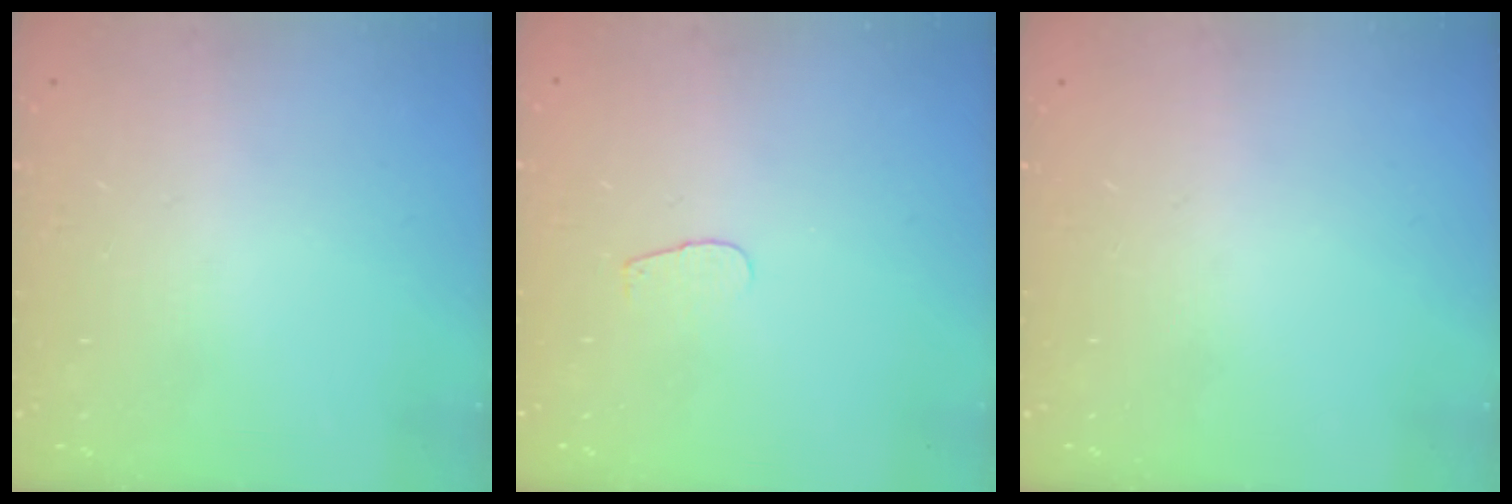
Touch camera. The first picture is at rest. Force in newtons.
{"total": 3.3, "press": 3.3, "slide": 0.3}
{"total": 0.0}